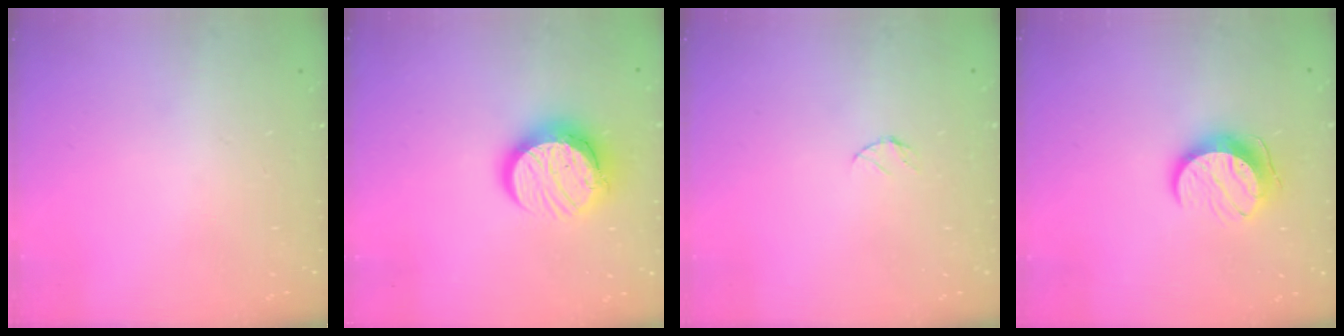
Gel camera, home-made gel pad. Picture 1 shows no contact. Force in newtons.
{"total": 12.4, "press": 12.3, "slide": 1.2}
{"total": 3.6, "press": 3.6, "slide": 0.4}
{"total": 10.1, "press": 10.1, "slide": 0.4}